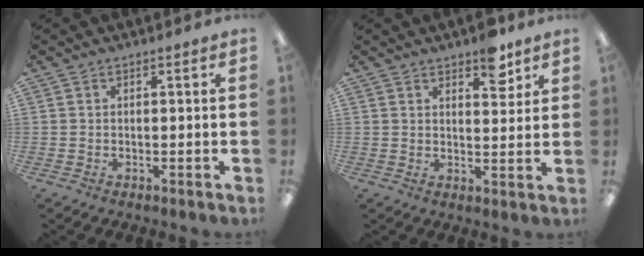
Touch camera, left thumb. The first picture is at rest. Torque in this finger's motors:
{"motor_torque": [0.55, 0.32, 0.39, -0.34, 0.02]}